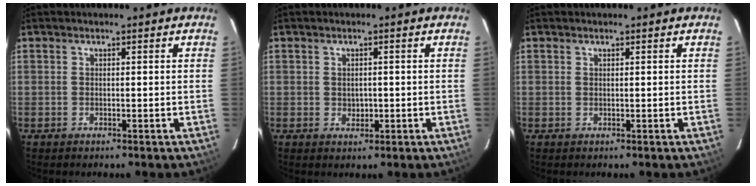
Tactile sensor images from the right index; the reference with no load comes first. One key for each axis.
{"total": 1.8, "fx": -0.1, "fy": 1.6, "fz": 0.9, "tx": -0.013, "ty": 0.002, "tz": 0.001}
{"total": 0.0}